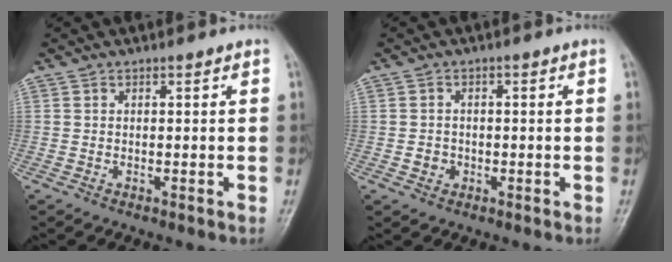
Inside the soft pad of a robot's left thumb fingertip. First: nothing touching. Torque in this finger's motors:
{"motor_torque": [-0.01, -0.02, 0.04, -0.01, 0.00]}